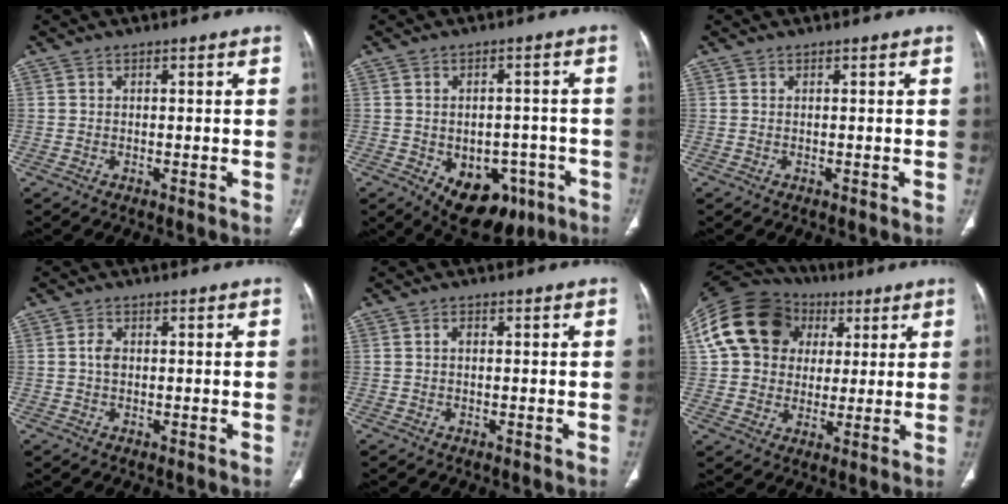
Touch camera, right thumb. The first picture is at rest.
{"total": 13.4, "force": [-6.1, 8.7, 8.1], "torque": [-0.083, 0.025, -0.069]}
{"total": 0.0}
{"total": 2.1, "force": [0.1, 1.5, 1.4], "torque": [-0.025, 0.004, -0.002]}
{"total": 1.0, "force": [0.0, 0.7, 0.7], "torque": [-0.010, 0.002, -0.003]}
{"total": 19.2, "force": [5.1, 15.9, 9.4], "torque": [-0.162, 0.029, 0.088]}